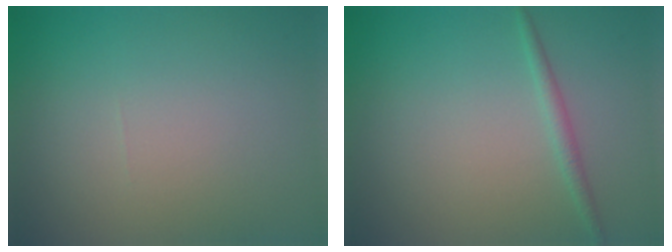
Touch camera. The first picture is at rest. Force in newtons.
{"total": 1.2, "press": 1.2, "slide": 0.1}